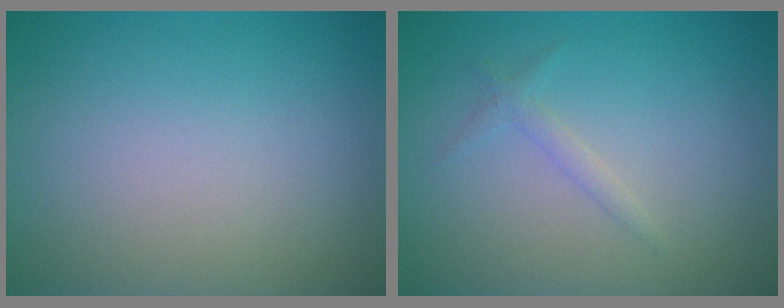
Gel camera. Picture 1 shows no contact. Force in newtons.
{"total": 1.1, "press": 1.1, "slide": 0.1}